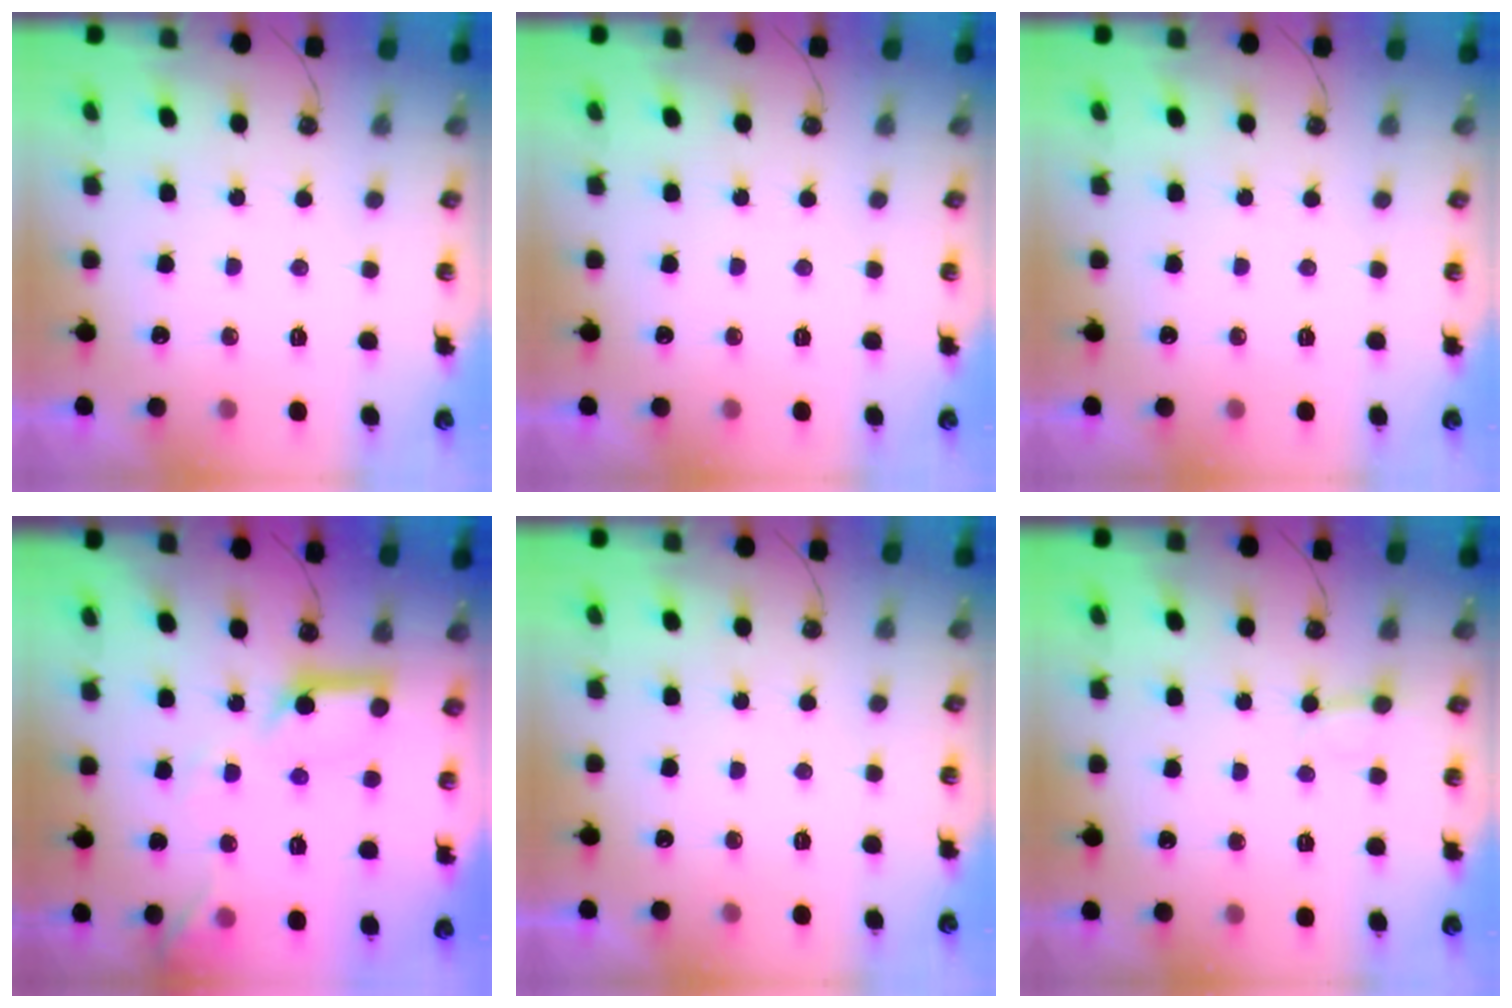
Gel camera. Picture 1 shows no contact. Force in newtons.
{"total": 0.0}
{"total": 0.0}
{"total": 14.0, "press": 14.0, "slide": 1.6}
{"total": 0.0}
{"total": 1.7, "press": 1.7, "slide": 0.0}